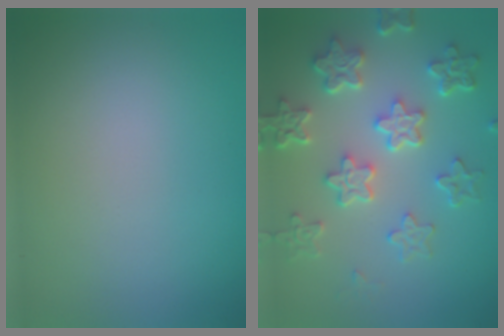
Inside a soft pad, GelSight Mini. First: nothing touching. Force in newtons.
{"total": 6.0, "press": 4.6, "slide": 3.9}